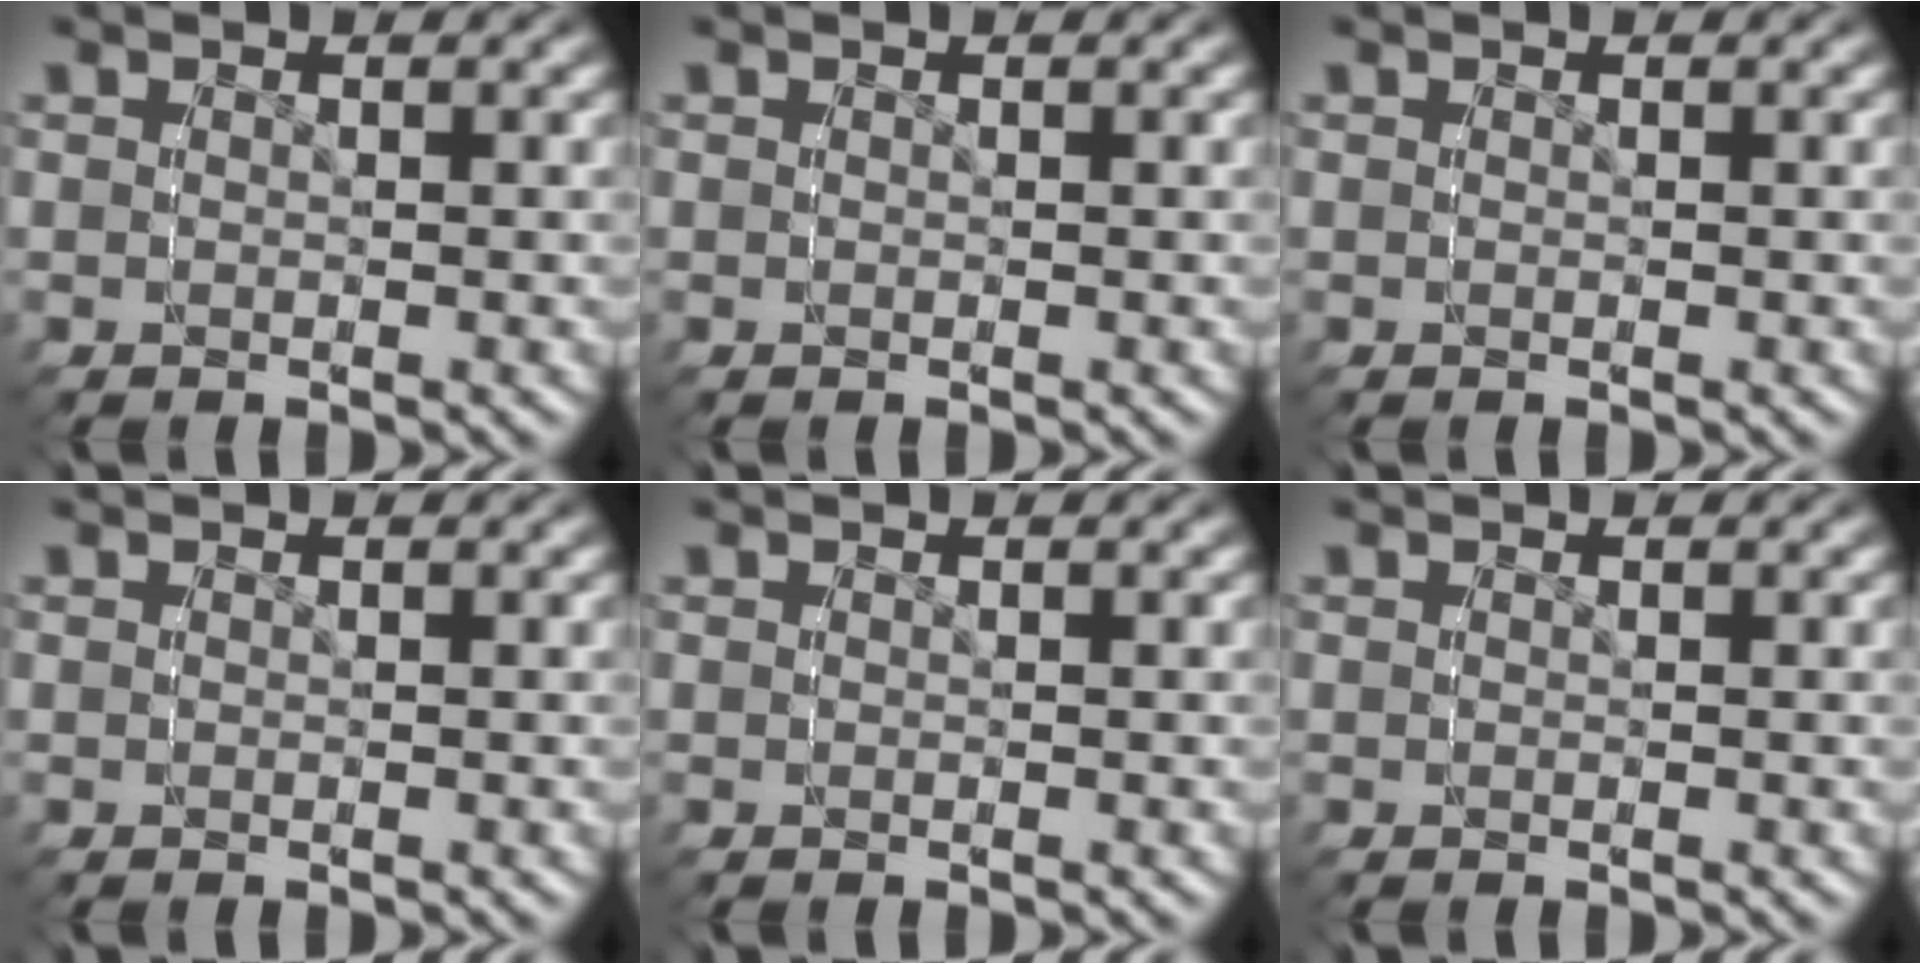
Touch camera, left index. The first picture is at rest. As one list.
[{"total": 0.0}, {"total": 0.0}, {"total": 0.0}, {"total": 0.0}, {"total": 0.0}]